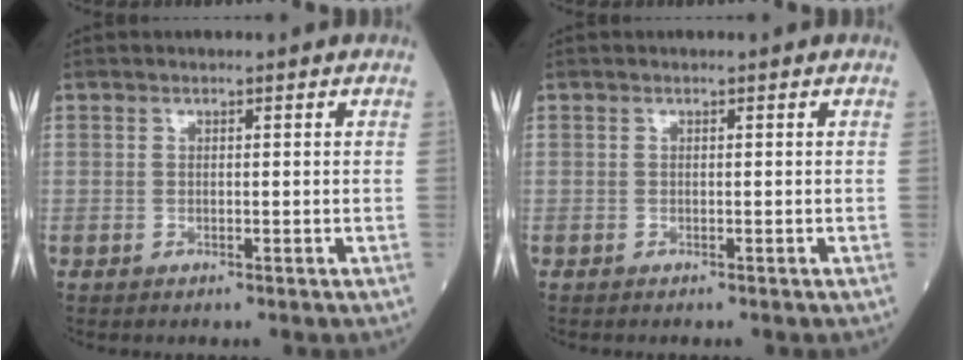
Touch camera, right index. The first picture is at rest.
{"total": 0.0}